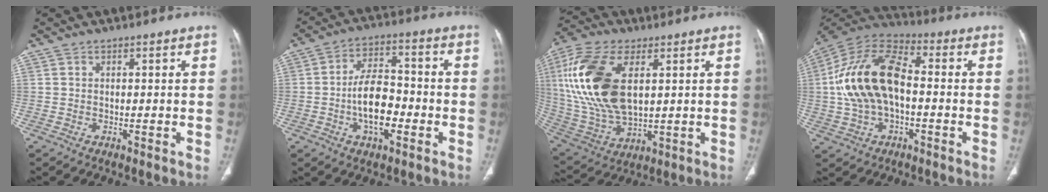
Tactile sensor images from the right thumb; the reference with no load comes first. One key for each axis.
{"total": 11.0, "fx": -2.8, "fy": 5.6, "fz": 9.0, "tx": -0.146, "ty": 0.026, "tz": -0.054}
{"total": 21.0, "fx": 4.7, "fy": 11.1, "fz": 17.2, "tx": -0.367, "ty": -0.013, "tz": 0.092}
{"total": 17.9, "fx": -0.3, "fy": 10.1, "fz": 14.8, "tx": -0.289, "ty": 0.035, "tz": -0.011}